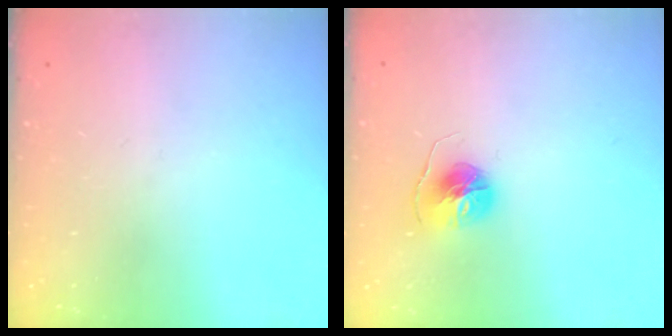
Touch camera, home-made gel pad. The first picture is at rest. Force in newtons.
{"total": 7.7, "press": 7.6, "slide": 0.6}